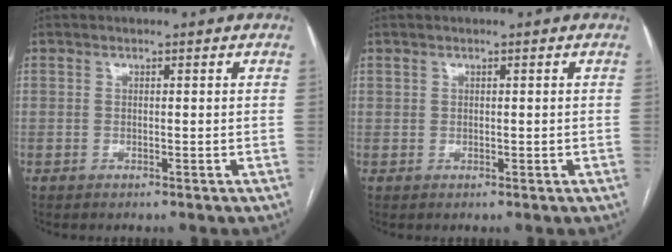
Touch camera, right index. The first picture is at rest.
{"total": 0.5, "force": [0.3, 0.4, 0.0], "torque": [0.004, 0.003, 0.007]}